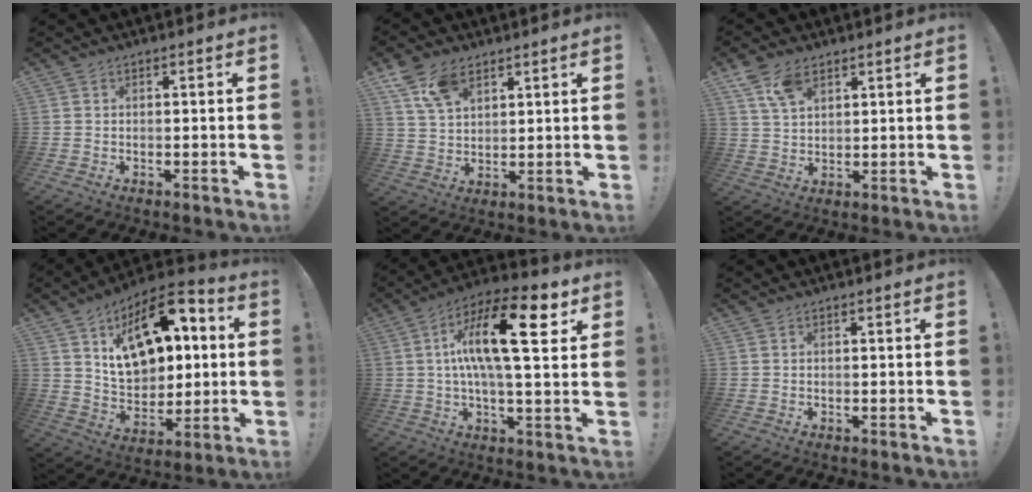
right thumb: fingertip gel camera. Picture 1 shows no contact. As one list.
[{"total": 10.4, "force": [6.3, 6.4, 5.3], "torque": [-0.090, -0.022, 0.122]}, {"total": 8.1, "force": [4.9, 4.6, 4.5], "torque": [-0.077, -0.015, 0.094]}, {"total": 19.6, "force": [8.0, 11.8, 13.5], "torque": [-0.191, -0.037, 0.141]}, {"total": 20.5, "force": [5.8, 6.7, 18.5], "torque": [-0.307, -0.016, 0.078]}, {"total": 0.0}]